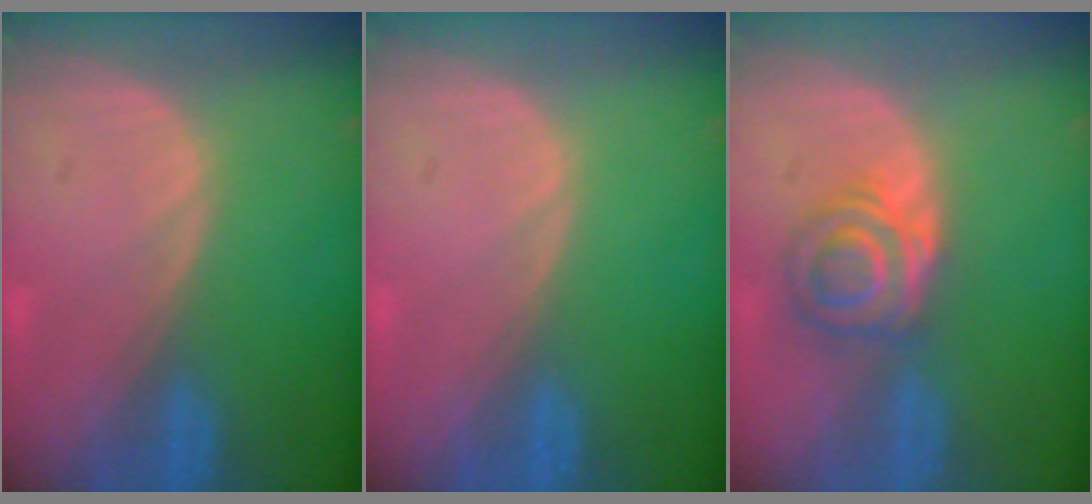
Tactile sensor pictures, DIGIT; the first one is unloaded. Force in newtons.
{"total": 0.0}
{"total": 5.6, "press": 5.3, "slide": 1.8}